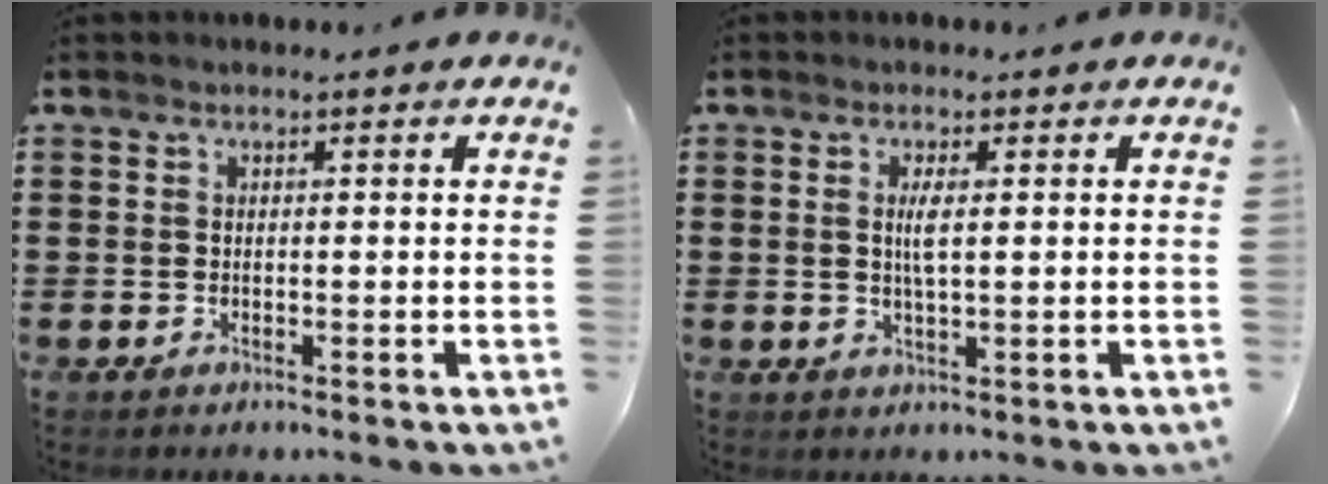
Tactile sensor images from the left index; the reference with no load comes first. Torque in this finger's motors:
{"motor_torque": [0.61, -0.07, 0.14, 0.06]}